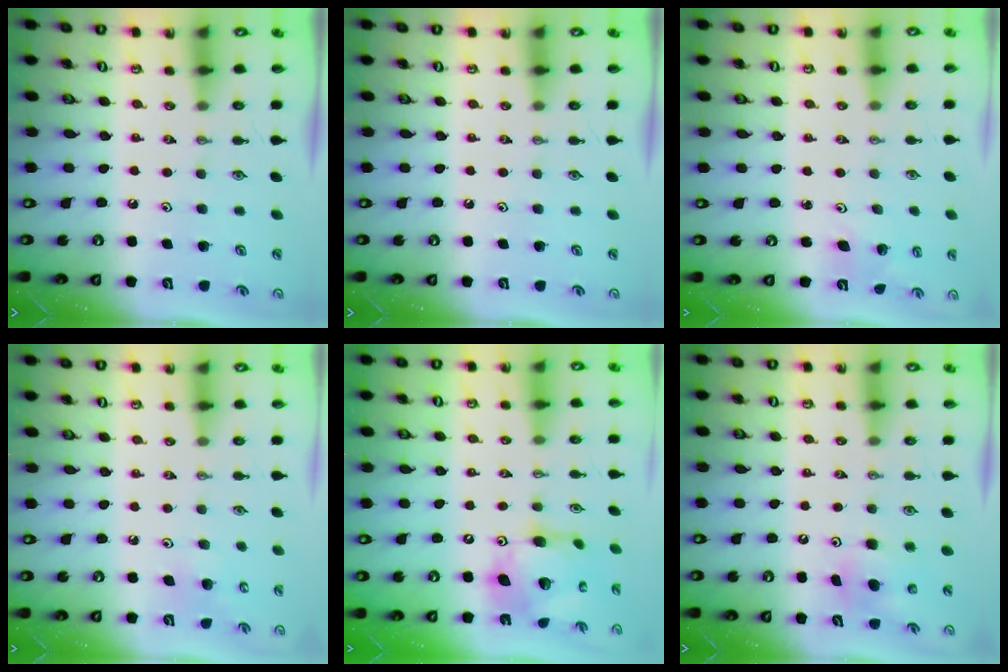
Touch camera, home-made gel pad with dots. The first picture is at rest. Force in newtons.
{"total": 0.0}
{"total": 3.5, "press": 3.2, "slide": 1.4}
{"total": 6.9, "press": 6.8, "slide": 0.8}
{"total": 15.2, "press": 15.1, "slide": 1.4}
{"total": 6.1, "press": 6.0, "slide": 1.1}